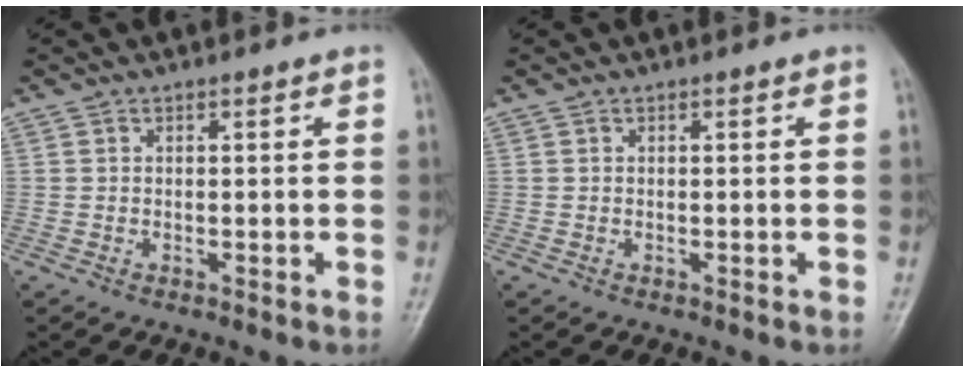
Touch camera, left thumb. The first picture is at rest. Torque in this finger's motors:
{"motor_torque": [0.00, 0.00, -0.01, -0.01, 0.00]}